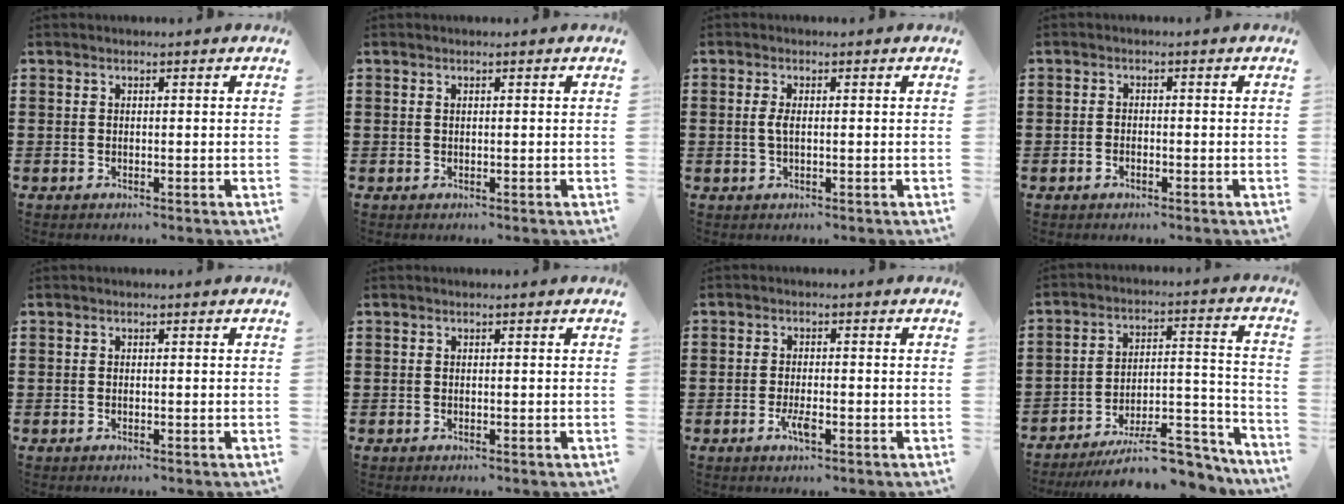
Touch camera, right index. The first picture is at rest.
{"total": 0.0}
{"total": 1.8, "force": [0.0, 0.5, 1.7], "torque": [-0.039, -0.002, -0.003]}
{"total": 0.9, "force": [-0.6, 0.4, 0.5], "torque": [-0.011, -0.003, -0.012]}
{"total": 0.0}
{"total": 0.0}
{"total": 2.9, "force": [-1.4, 0.7, 2.4], "torque": [-0.054, -0.004, -0.028]}
{"total": 11.8, "force": [-9.6, 2.9, 6.4], "torque": [-0.077, 0.042, -0.170]}